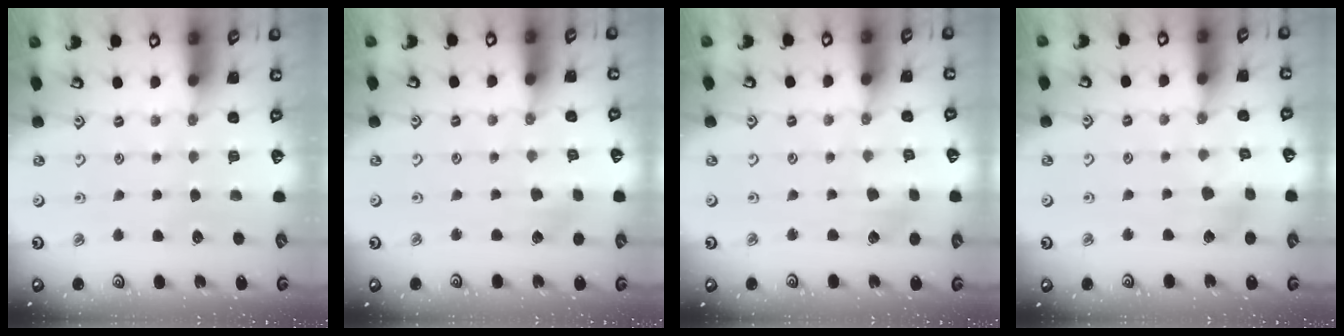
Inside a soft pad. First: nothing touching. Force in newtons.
{"total": 2.7, "press": 2.7, "slide": 0.3}
{"total": 2.6, "press": 2.6, "slide": 0.3}
{"total": 6.2, "press": 6.2, "slide": 0.6}